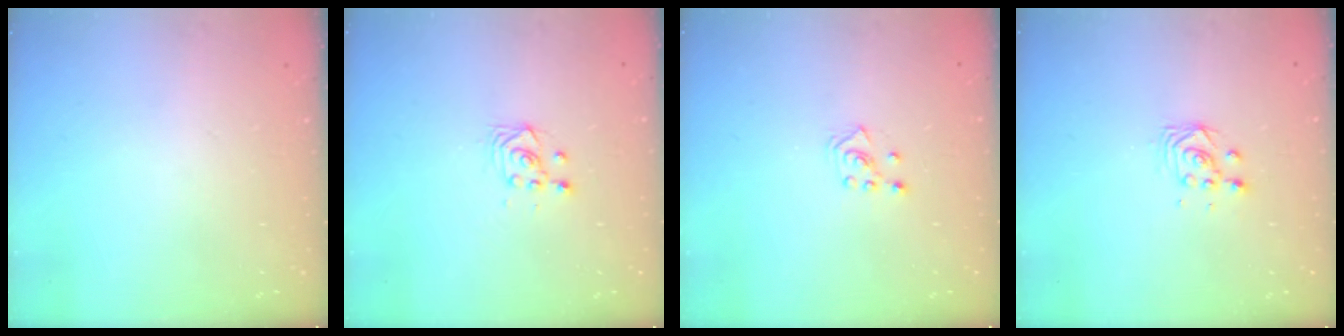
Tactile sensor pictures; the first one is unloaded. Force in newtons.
{"total": 2.9, "press": 2.9, "slide": 0.6}
{"total": 3.6, "press": 3.5, "slide": 0.7}
{"total": 2.8, "press": 2.8, "slide": 0.3}